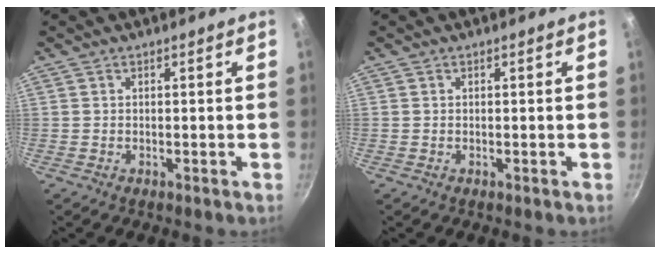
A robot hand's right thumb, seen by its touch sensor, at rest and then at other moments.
{"total": 0.0}